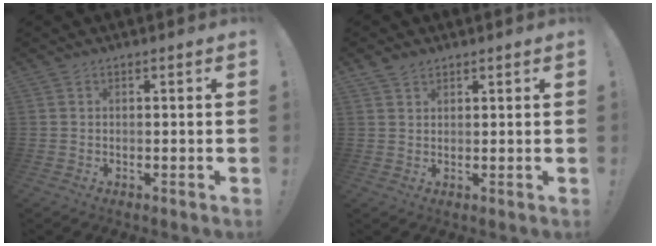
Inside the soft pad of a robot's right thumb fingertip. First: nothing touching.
{"total": 2.3, "force": [1.7, 1.3, 0.9], "torque": [-0.018, -0.004, 0.032]}